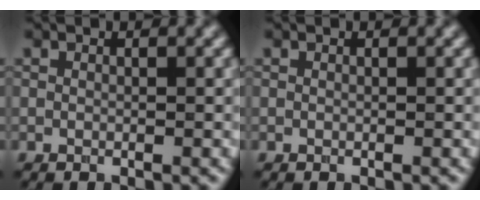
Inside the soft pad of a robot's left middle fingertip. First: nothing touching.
{"total": 0.0}